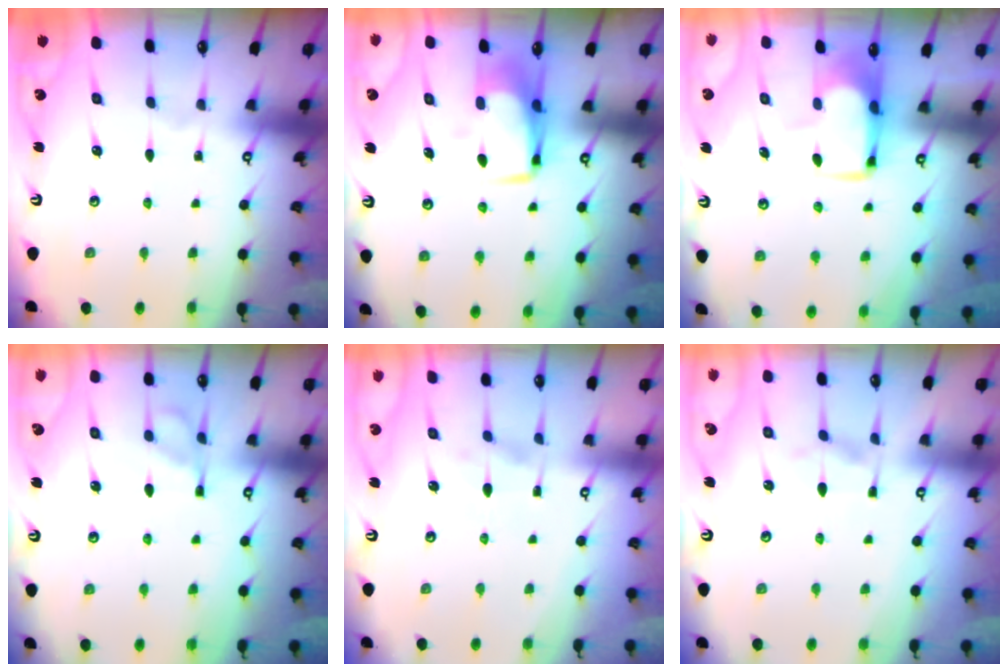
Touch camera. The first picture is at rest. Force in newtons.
{"total": 6.4, "press": 6.3, "slide": 0.7}
{"total": 1.8, "press": 1.8, "slide": 0.5}
{"total": 7.8, "press": 7.8, "slide": 0.6}
{"total": 2.3, "press": 2.1, "slide": 1.1}
{"total": 1.2, "press": 0.8, "slide": 0.9}